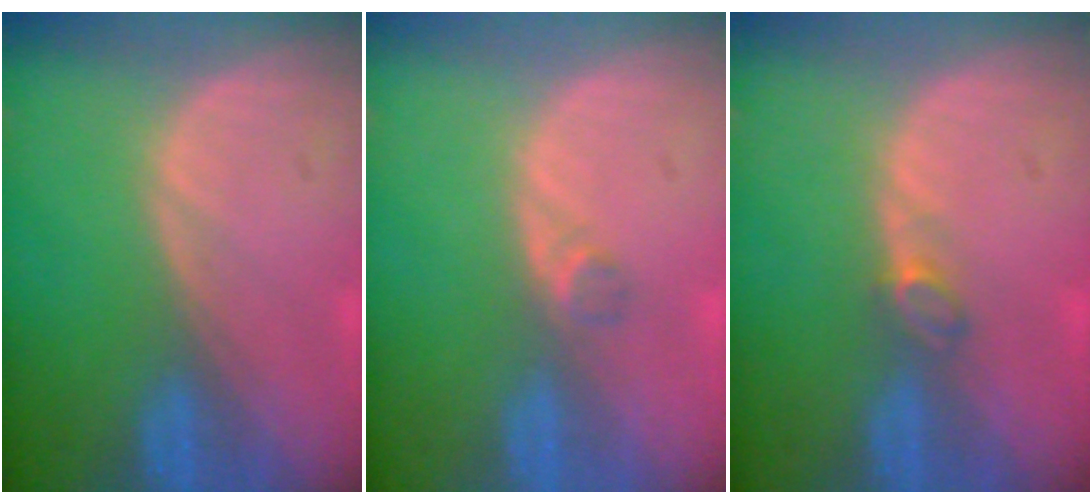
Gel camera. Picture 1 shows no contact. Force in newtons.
{"total": 1.3, "press": 1.1, "slide": 0.7}
{"total": 1.7, "press": 1.7, "slide": 0.4}